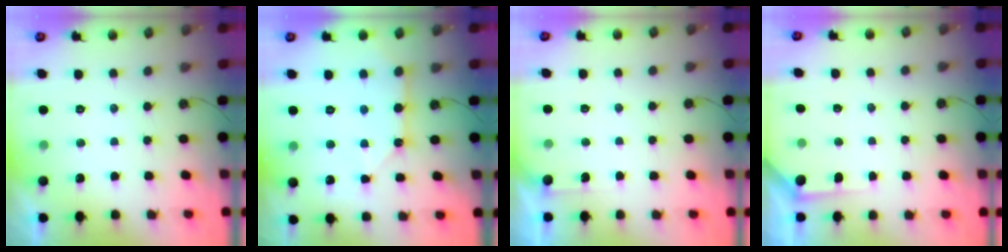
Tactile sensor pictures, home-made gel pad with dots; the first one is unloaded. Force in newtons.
{"total": 8.8, "press": 8.8, "slide": 0.8}
{"total": 2.8, "press": 2.8, "slide": 0.3}
{"total": 2.5, "press": 2.4, "slide": 0.4}